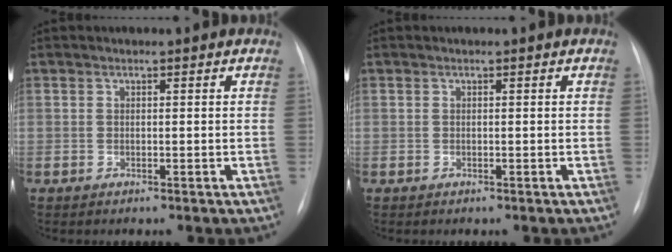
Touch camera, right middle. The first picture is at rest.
{"total": 0.0}